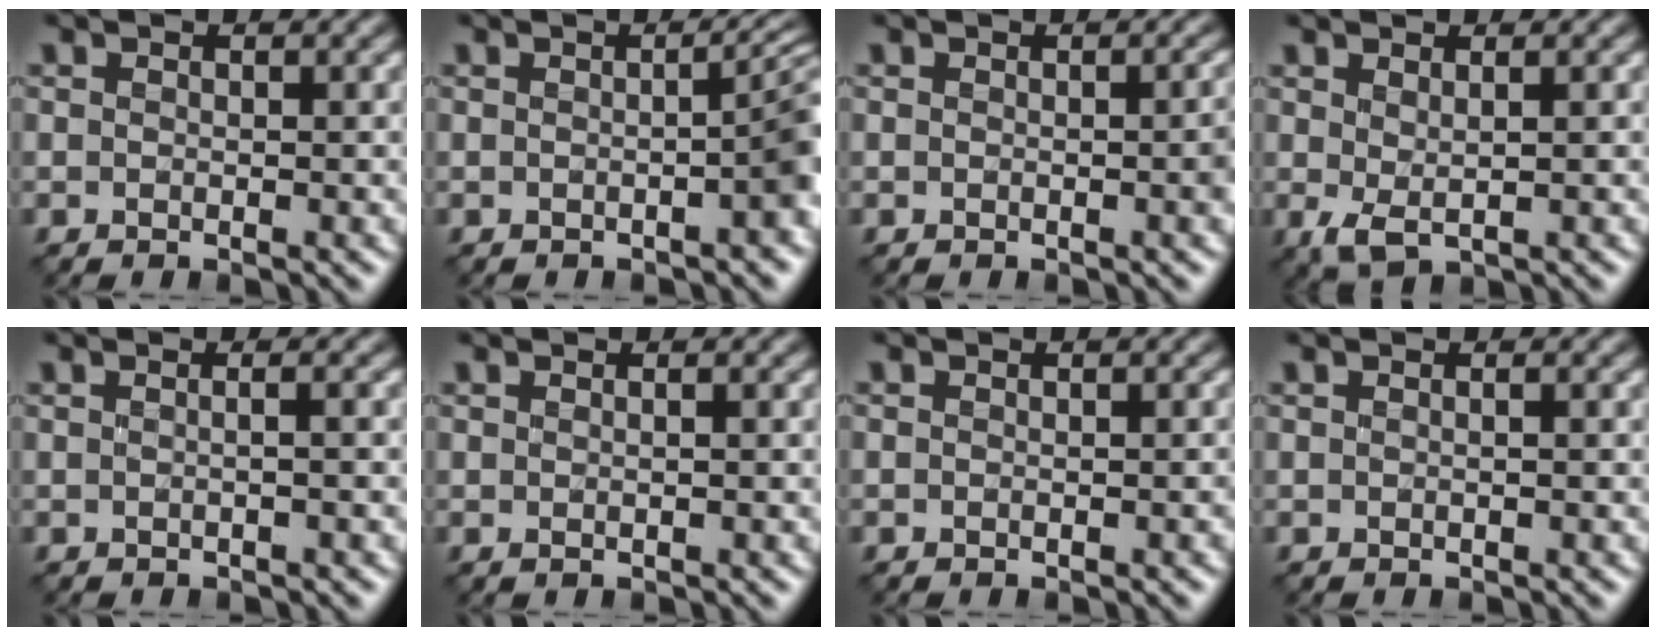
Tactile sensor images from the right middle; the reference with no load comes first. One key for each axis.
{"total": 4.2, "fx": -1.7, "fy": 1.2, "fz": 3.7, "tx": -0.030, "ty": -0.001, "tz": -0.016}
{"total": 1.5, "fx": -0.5, "fy": 0.3, "fz": 1.3, "tx": -0.016, "ty": 0.001, "tz": -0.008}
{"total": 0.8, "fx": 0.6, "fy": 0.1, "fz": 0.5, "tx": -0.021, "ty": 0.005, "tz": 0.011}
{"total": 1.1, "fx": 0.1, "fy": 0.1, "fz": 1.1, "tx": -0.010, "ty": -0.010, "tz": 0.001}
{"total": 0.9, "fx": 0.6, "fy": -0.5, "fz": -0.4, "tx": 0.006, "ty": 0.004, "tz": 0.012}
{"total": 0.5, "fx": -0.4, "fy": 0.1, "fz": 0.3, "tx": -0.003, "ty": 0.000, "tz": -0.005}
{"total": 0.8, "fx": 0.4, "fy": -0.5, "fz": -0.5, "tx": 0.007, "ty": 0.002, "tz": 0.008}